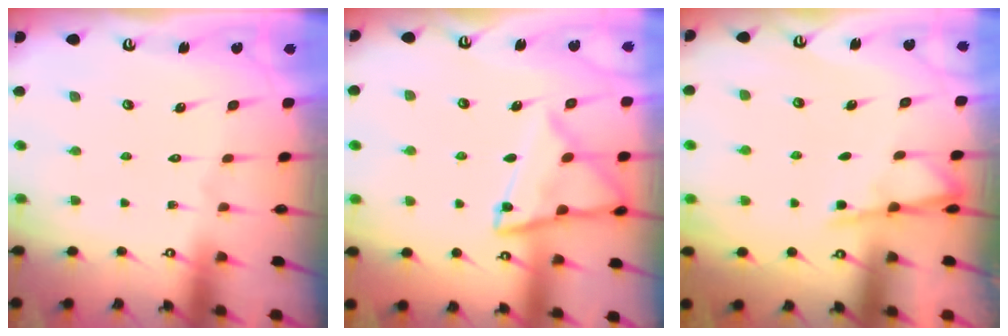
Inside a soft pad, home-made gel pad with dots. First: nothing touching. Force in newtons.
{"total": 13.9, "press": 13.8, "slide": 1.3}
{"total": 4.4, "press": 4.3, "slide": 0.5}